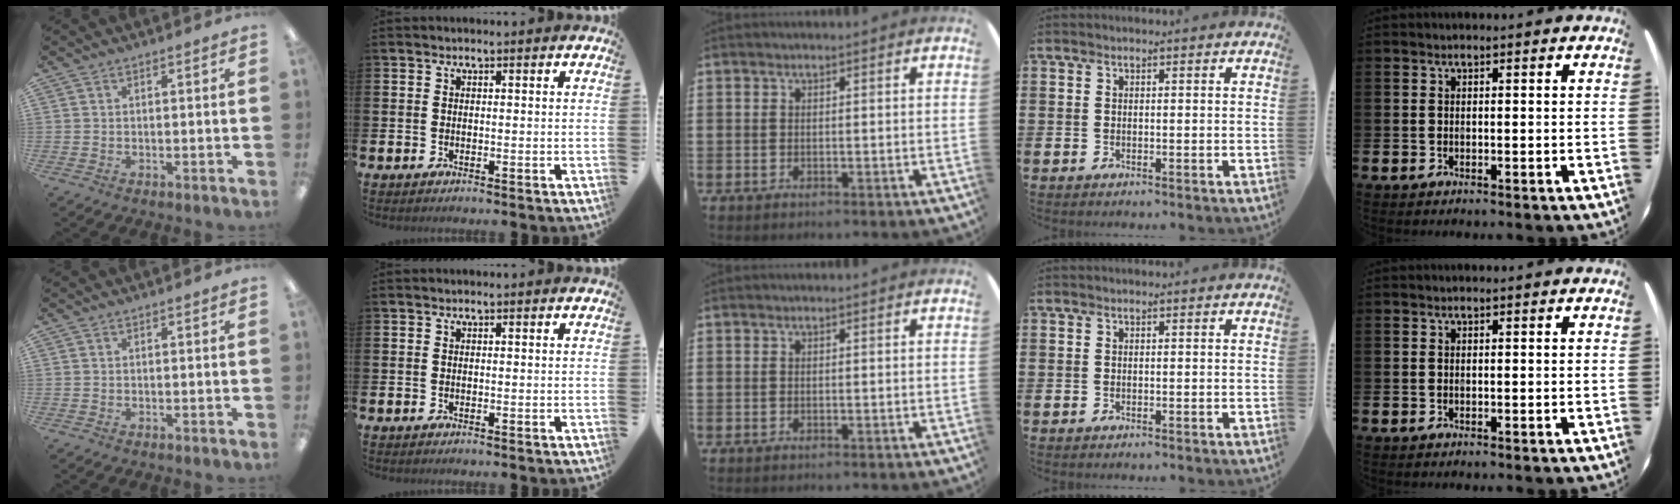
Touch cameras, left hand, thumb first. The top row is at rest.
{}